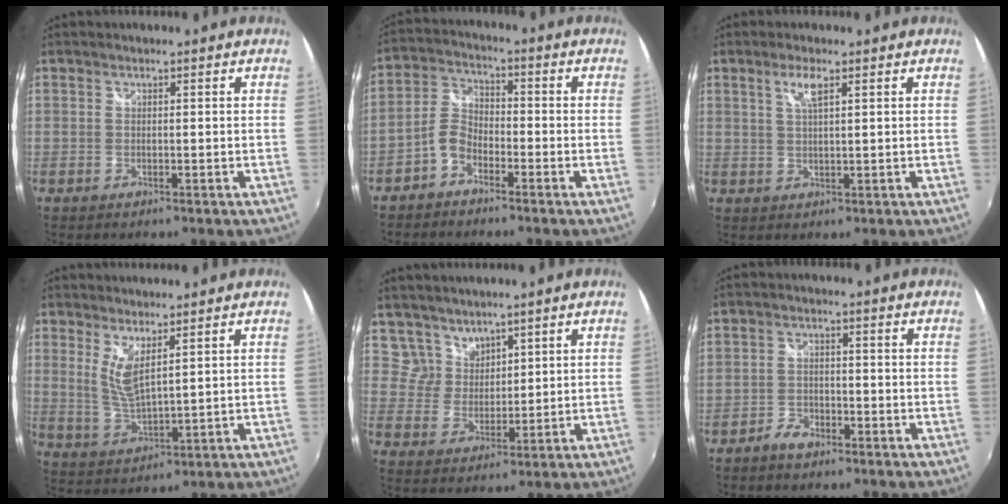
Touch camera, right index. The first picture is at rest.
{"total": 5.0, "force": [-3.3, 2.8, 2.5], "torque": [-0.061, 0.016, -0.072]}
{"total": 3.2, "force": [1.6, 0.7, 2.7], "torque": [-0.052, 0.003, 0.031]}
{"total": 5.7, "force": [3.1, 1.4, 4.6], "torque": [-0.093, -0.015, 0.062]}
{"total": 5.4, "force": [4.3, 3.2, -0.1], "torque": [0.011, 0.012, 0.089]}
{"total": 3.4, "force": [-2.7, 1.7, 1.2], "torque": [-0.037, 0.005, -0.051]}